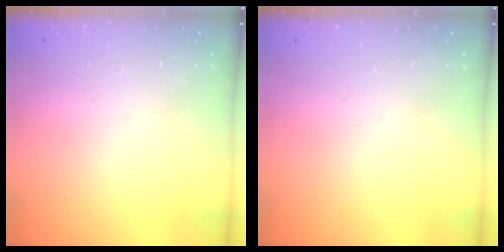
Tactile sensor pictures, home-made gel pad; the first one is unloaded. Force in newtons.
{"total": 0.0}